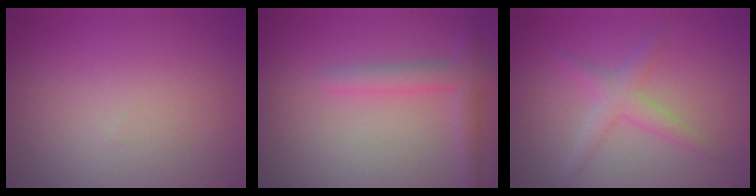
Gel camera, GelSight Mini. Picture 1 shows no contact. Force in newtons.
{"total": 2.4, "press": 2.4, "slide": 0.0}
{"total": 2.3, "press": 2.3, "slide": 0.1}